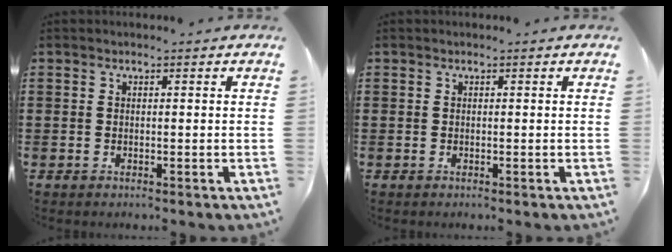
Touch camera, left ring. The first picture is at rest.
{"total": 0.0}